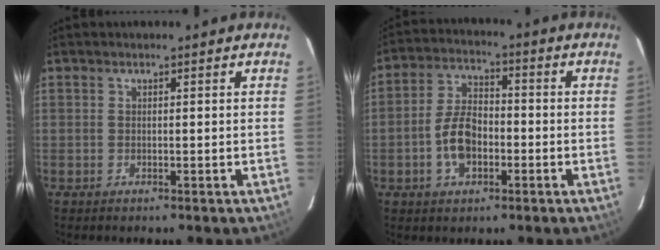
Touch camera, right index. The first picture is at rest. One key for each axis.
{"total": 8.4, "fx": -2.6, "fy": 5.0, "fz": 6.2, "tx": -0.123, "ty": 0.015, "tz": -0.041}